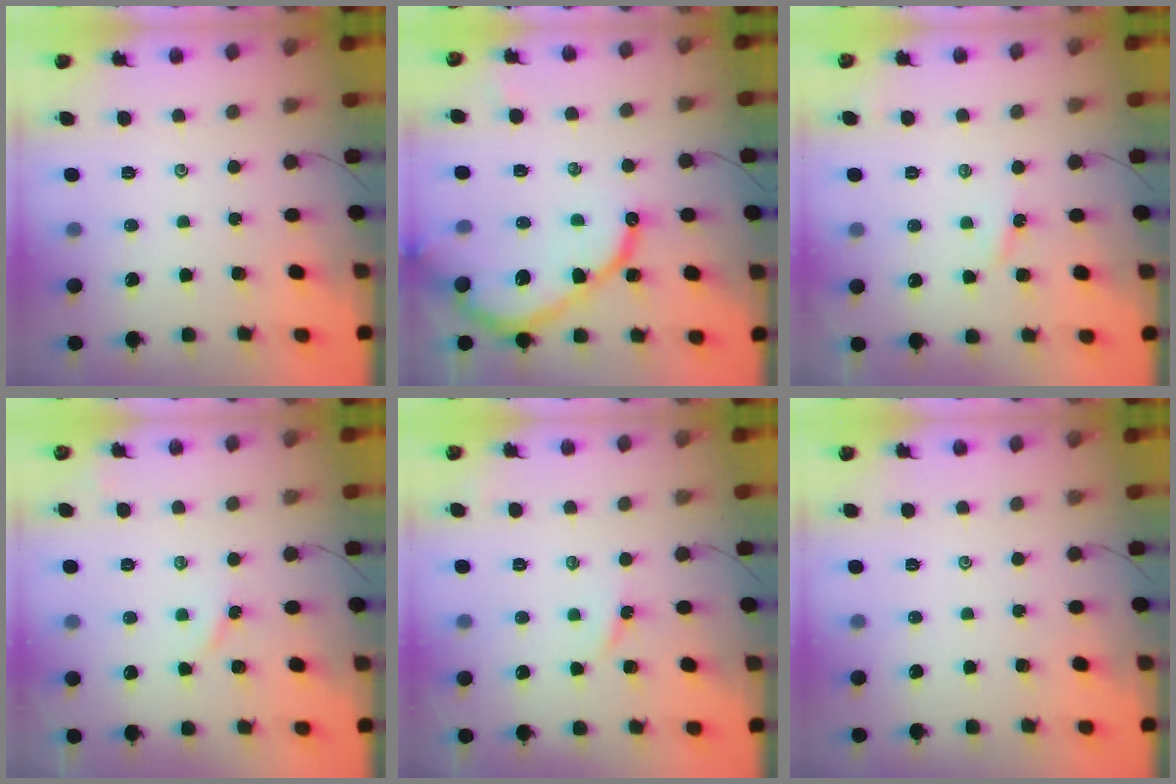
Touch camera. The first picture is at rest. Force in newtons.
{"total": 13.9, "press": 13.8, "slide": 1.3}
{"total": 3.4, "press": 3.4, "slide": 0.5}
{"total": 2.4, "press": 2.4, "slide": 0.3}
{"total": 2.8, "press": 2.7, "slide": 0.4}
{"total": 0.0}